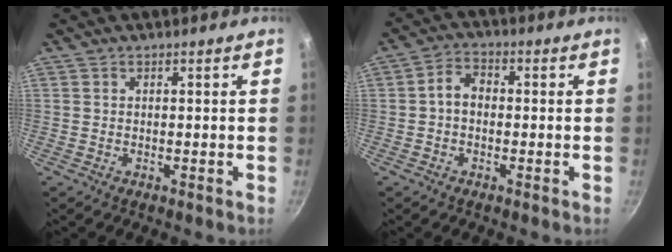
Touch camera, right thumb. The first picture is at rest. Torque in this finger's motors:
{"motor_torque": [0.55, 1.10, 0.76, -0.61, 0.03]}